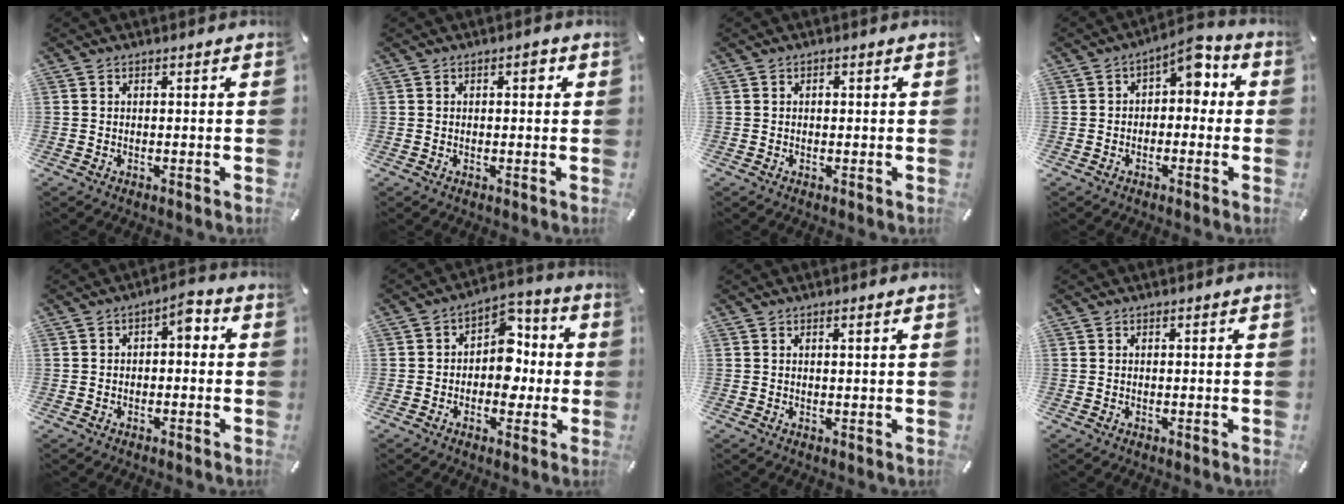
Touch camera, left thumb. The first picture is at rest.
{"total": 2.0, "force": [0.4, 1.1, 1.6], "torque": [-0.016, 0.003, 0.000]}
{"total": 0.6, "force": [0.0, 0.5, 0.5], "torque": [-0.009, 0.001, 0.000]}
{"total": 6.0, "force": [2.1, 3.6, 4.3], "torque": [-0.057, -0.014, 0.029]}
{"total": 3.8, "force": [-0.4, 2.1, 3.1], "torque": [-0.054, 0.013, -0.015]}
{"total": 10.2, "force": [-1.5, 7.8, 6.5], "torque": [-0.076, 0.014, -0.028]}
{"total": 1.0, "force": [0.4, 0.0, 0.9], "torque": [-0.017, -0.001, 0.006]}
{"total": 0.0}